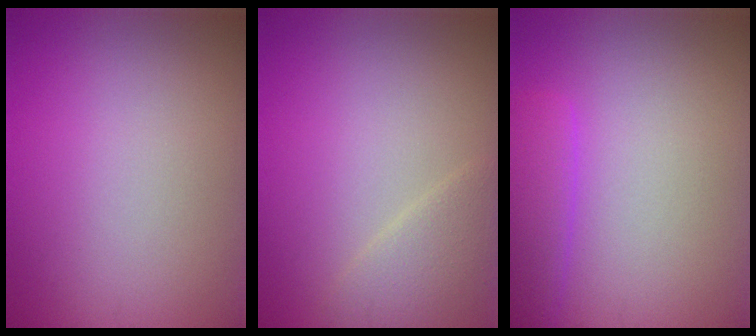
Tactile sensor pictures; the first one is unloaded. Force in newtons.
{"total": 2.2, "press": 2.1, "slide": 0.1}
{"total": 3.3, "press": 3.3, "slide": 0.2}